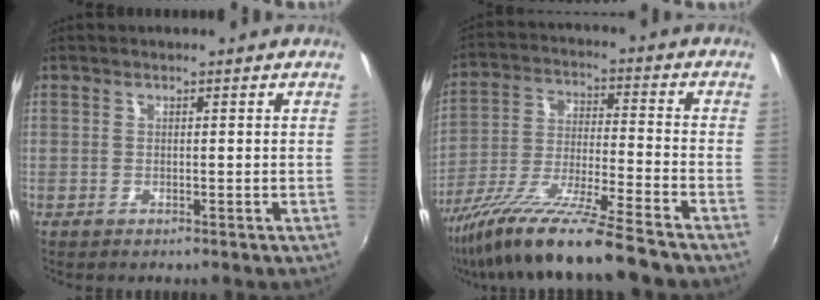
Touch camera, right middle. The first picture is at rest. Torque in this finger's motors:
{"motor_torque": [1.08, -1.05, 0.29, 0.21]}